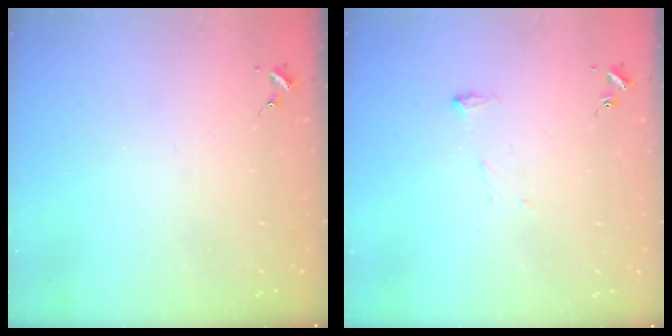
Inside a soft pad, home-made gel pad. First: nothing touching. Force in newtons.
{"total": 7.1, "press": 7.0, "slide": 0.4}